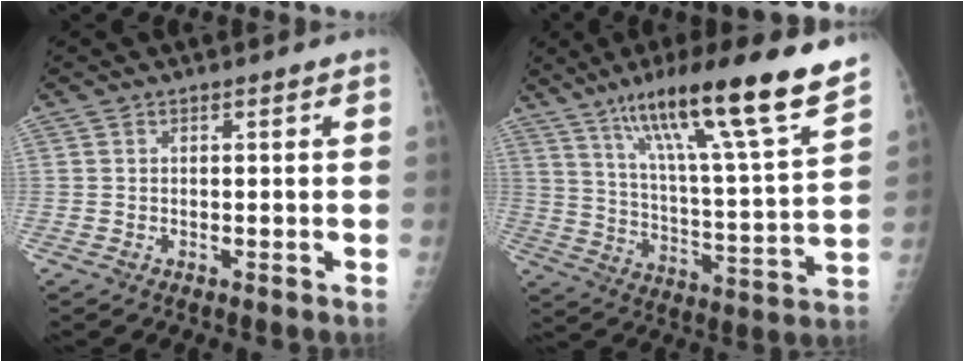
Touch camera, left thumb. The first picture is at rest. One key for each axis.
{"total": 22.7, "fx": 15.7, "fy": 1.6, "fz": 16.3, "tx": -0.242, "ty": -0.057, "tz": 0.257}